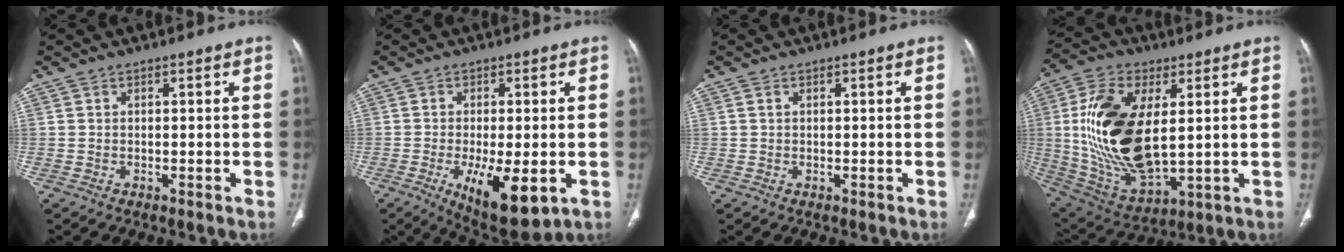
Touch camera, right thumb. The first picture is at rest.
{"total": 11.7, "force": [-3.6, 4.1, 10.3], "torque": [-0.164, -0.019, -0.044]}
{"total": 0.5, "force": [0.2, 0.4, 0.3], "torque": [-0.008, 0.003, 0.004]}
{"total": 21.8, "force": [2.7, 11.1, 18.6], "torque": [-0.365, -0.020, 0.061]}